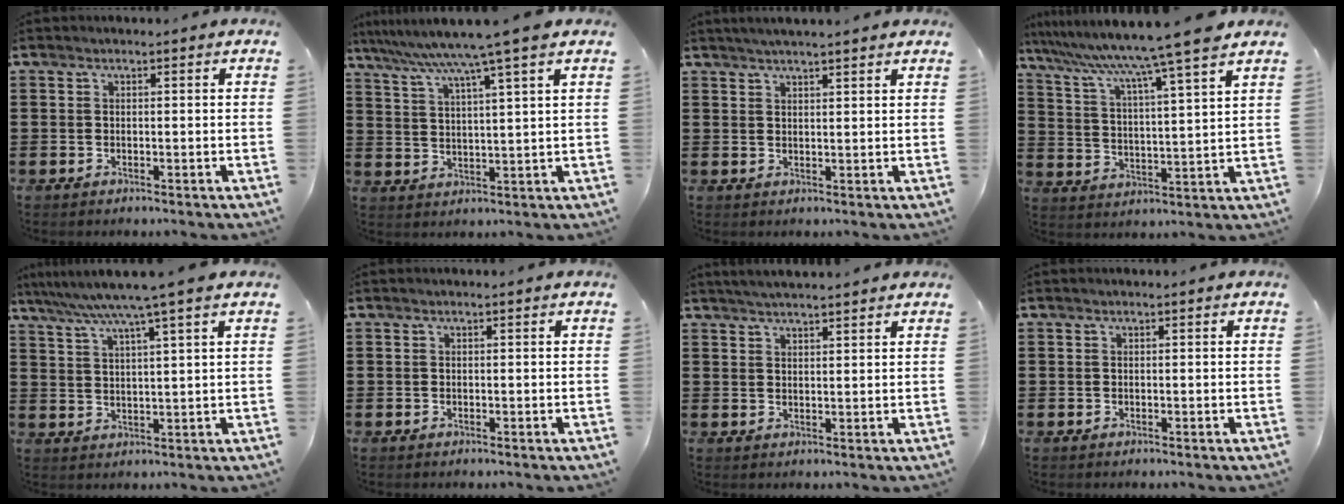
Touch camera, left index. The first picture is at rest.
{"total": 6.9, "force": [5.3, -1.4, 4.2], "torque": [-0.101, -0.030, 0.083]}
{"total": 2.1, "force": [2.0, -0.3, 0.7], "torque": [-0.018, -0.001, 0.037]}
{"total": 8.8, "force": [7.4, -1.8, 4.5], "torque": [-0.118, -0.052, 0.114]}
{"total": 6.5, "force": [5.0, -1.1, 4.0], "torque": [-0.093, -0.021, 0.082]}
{"total": 0.0}
{"total": 2.4, "force": [2.4, -0.2, 0.5], "torque": [-0.015, -0.002, 0.045]}
{"total": 0.0}